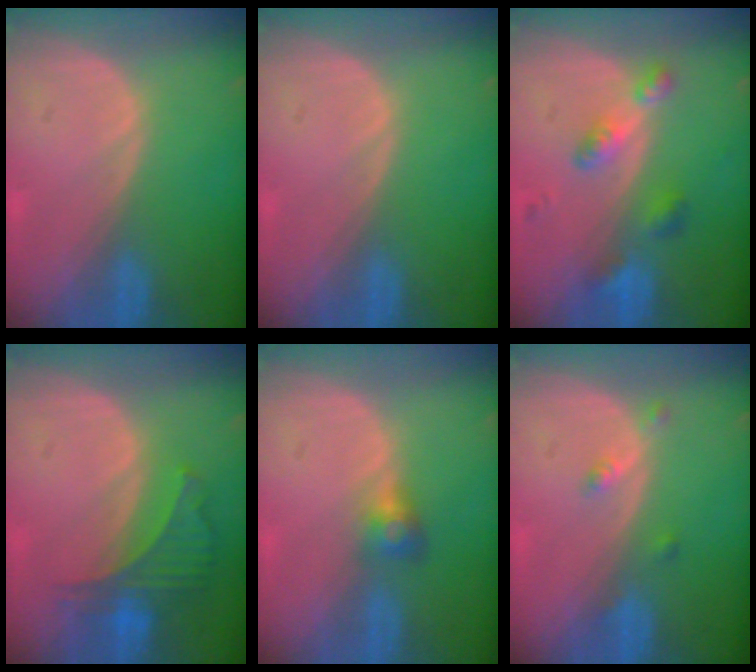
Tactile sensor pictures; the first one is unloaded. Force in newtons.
{"total": 0.0}
{"total": 5.6, "press": 4.9, "slide": 2.7}
{"total": 6.4, "press": 5.9, "slide": 2.3}
{"total": 2.8, "press": 2.6, "slide": 0.9}
{"total": 2.2, "press": 1.8, "slide": 1.3}